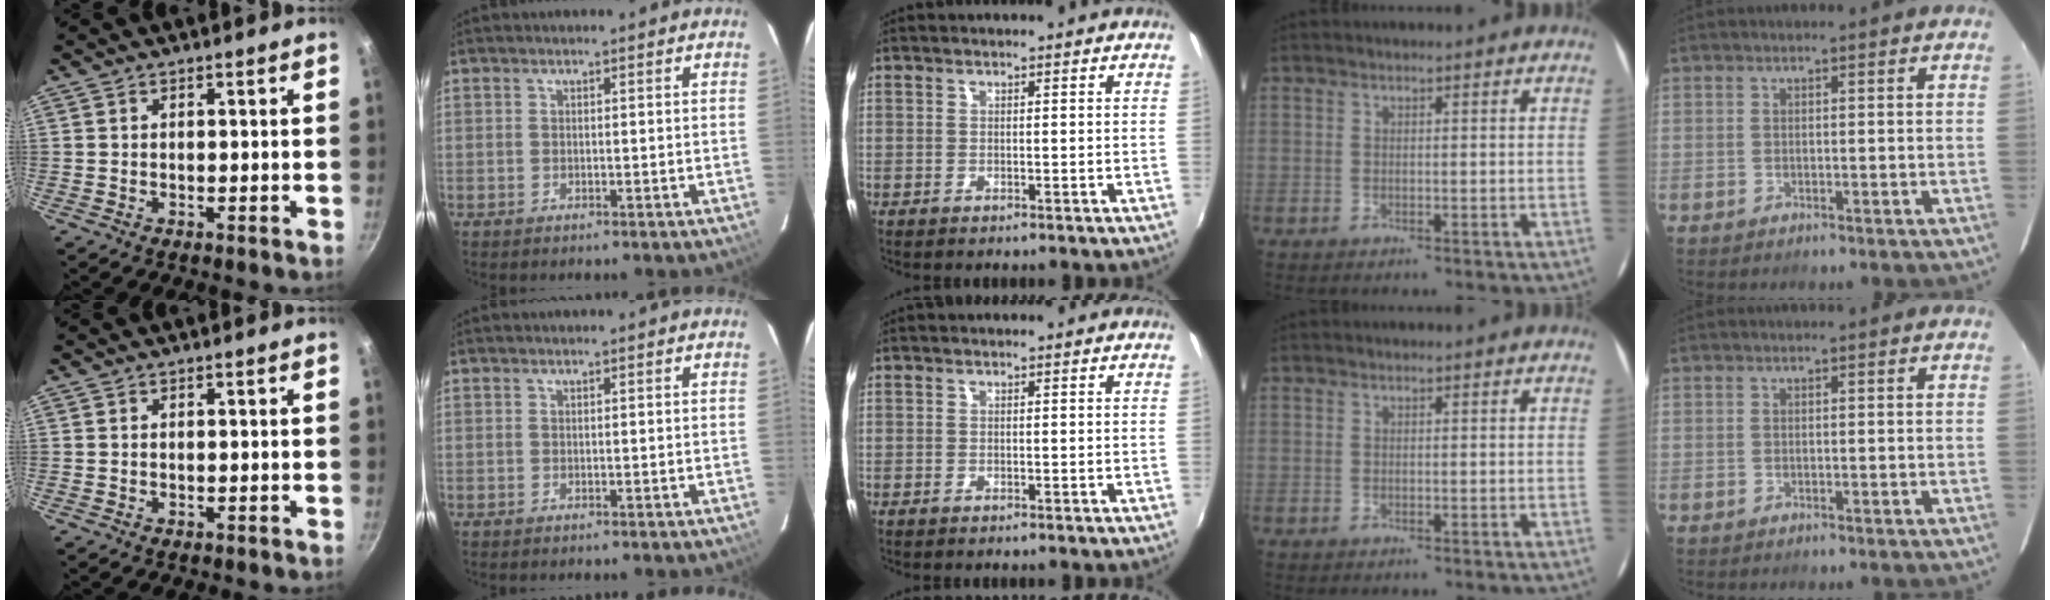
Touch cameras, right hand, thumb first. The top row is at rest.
{}